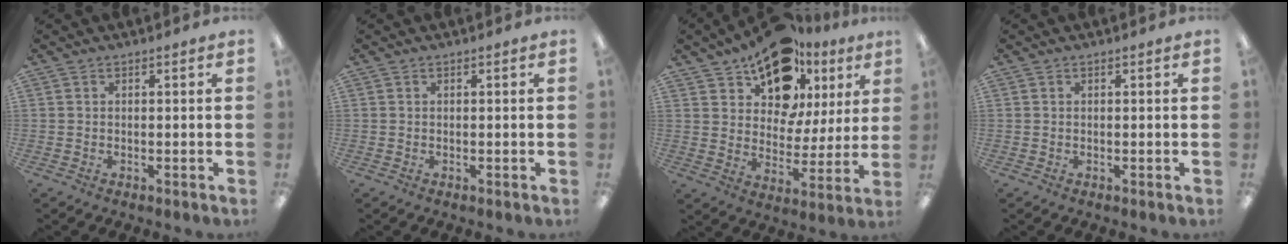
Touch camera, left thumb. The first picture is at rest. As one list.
[{"total": 0.0}, {"total": 17.5, "force": [12.1, 9.7, 8.2], "torque": [-0.141, -0.069, 0.216]}, {"total": 0.0}]